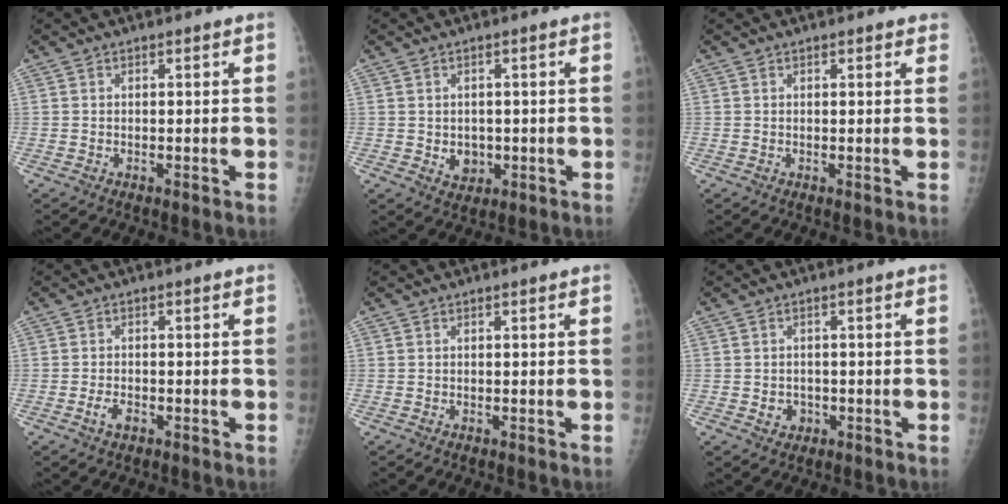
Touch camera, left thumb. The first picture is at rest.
{"total": 3.6, "force": [-0.4, 3.0, 1.8], "torque": [-0.012, -0.001, 0.005]}
{"total": 1.2, "force": [0.9, 0.6, 0.7], "torque": [-0.001, -0.002, 0.007]}
{"total": 2.4, "force": [-1.2, 1.3, 1.6], "torque": [-0.031, 0.007, -0.020]}
{"total": 0.0}
{"total": 2.6, "force": [-0.7, 2.3, 0.9], "torque": [-0.002, 0.004, -0.004]}